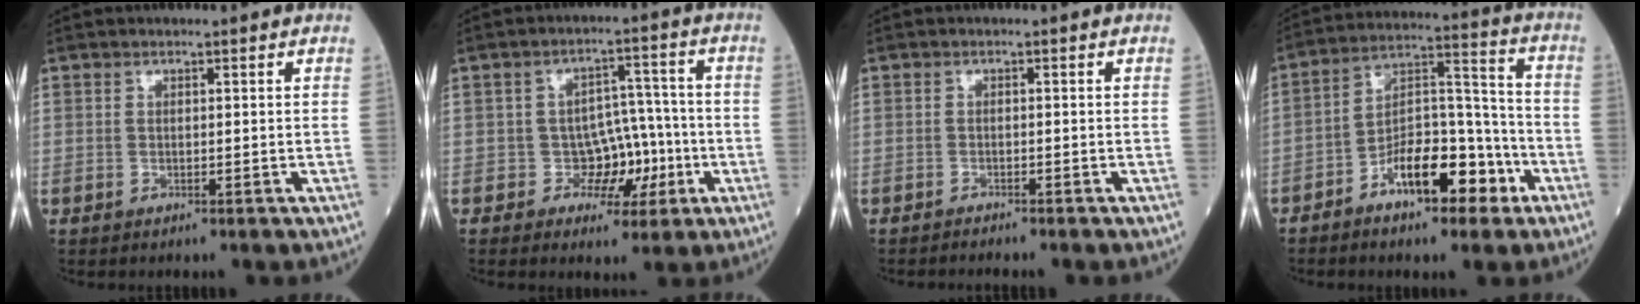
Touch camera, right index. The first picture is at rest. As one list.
[{"total": 5.8, "force": [-1.5, 4.8, 2.8], "torque": [-0.017, 0.019, -0.017]}, {"total": 1.3, "force": [-1.2, -0.2, 0.0], "torque": [-0.003, -0.002, -0.019]}, {"total": 12.0, "force": [-6.3, 4.9, 8.9], "torque": [-0.156, 0.029, -0.097]}]